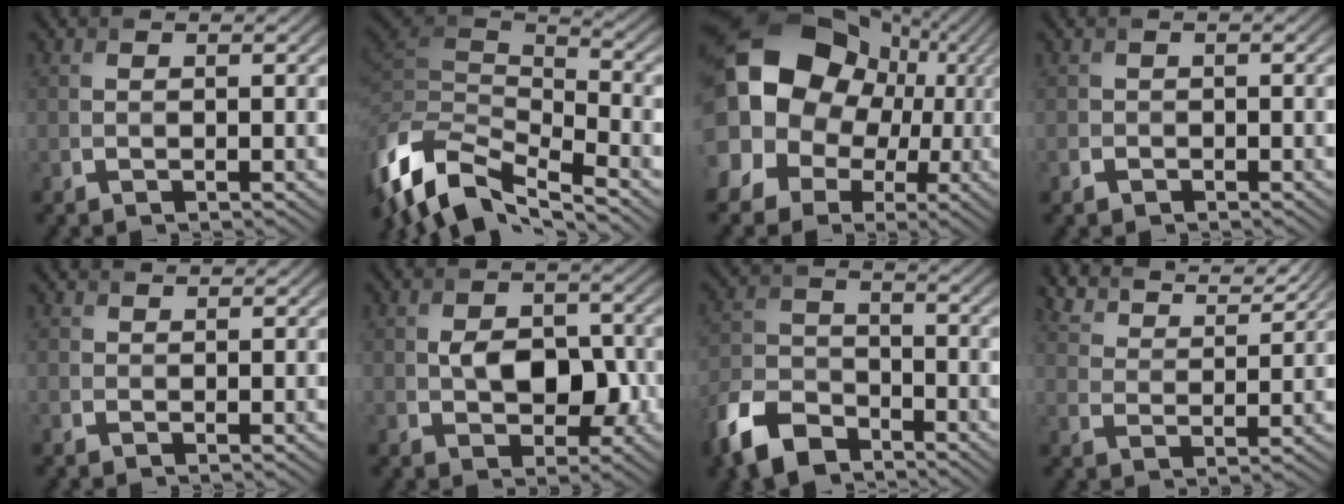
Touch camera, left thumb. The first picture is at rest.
{"total": 12.8, "force": [-7.1, 5.2, 9.3], "torque": [-0.232, -0.012, -0.128]}
{"total": 19.5, "force": [3.4, 16.4, 10.0], "torque": [-0.236, 0.012, 0.042]}
{"total": 1.1, "force": [-0.8, 0.7, -0.4], "torque": [0.013, -0.001, -0.020]}
{"total": 0.7, "force": [0.4, 0.1, -0.5], "torque": [0.014, -0.001, 0.005]}
{"total": 5.4, "force": [-0.6, 3.8, 3.8], "torque": [-0.058, -0.008, -0.011]}
{"total": 9.2, "force": [-6.7, 4.6, 4.4], "torque": [-0.103, -0.013, -0.151]}
{"total": 7.4, "force": [6.8, 1.5, 2.5], "torque": [-0.067, 0.006, 0.118]}